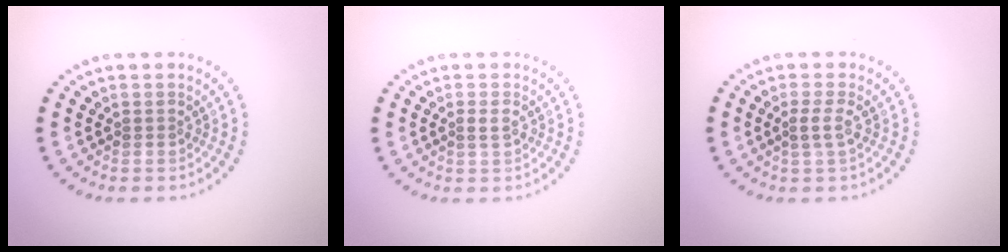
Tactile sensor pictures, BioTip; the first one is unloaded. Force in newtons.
{"total": 1.1, "press": 1.0, "slide": 0.3}
{"total": 1.5, "press": 1.2, "slide": 0.9}